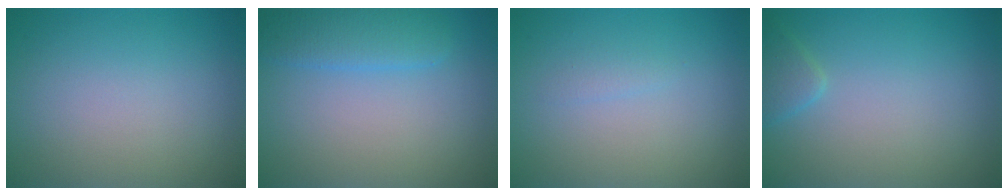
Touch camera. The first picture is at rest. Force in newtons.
{"total": 2.8, "press": 2.8, "slide": 0.1}
{"total": 0.7, "press": 0.7, "slide": 0.0}
{"total": 1.4, "press": 1.4, "slide": 0.1}